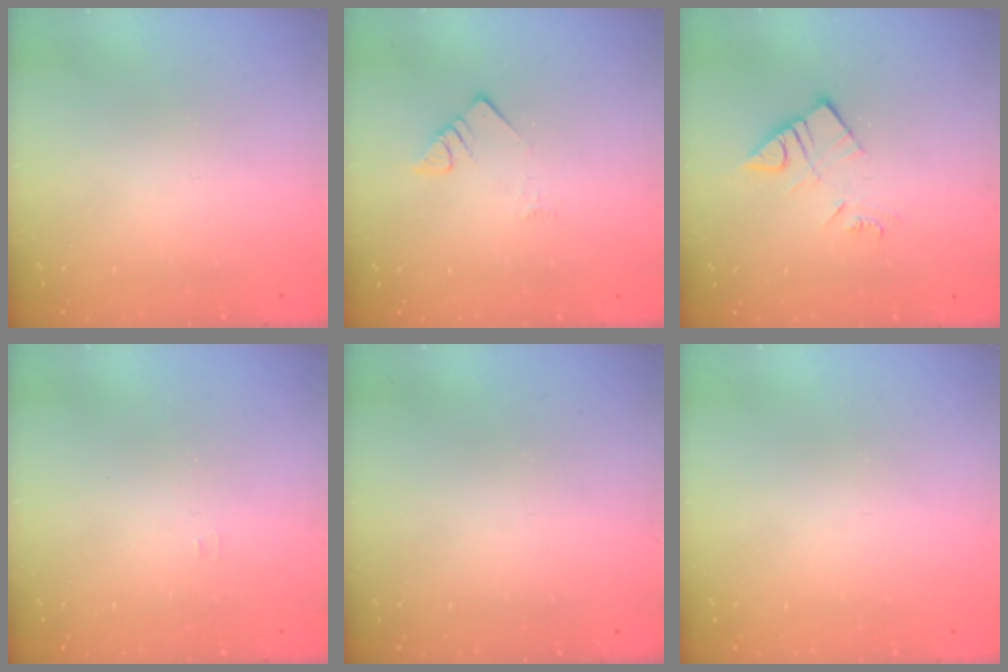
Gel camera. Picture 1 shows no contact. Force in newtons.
{"total": 3.6, "press": 3.6, "slide": 0.5}
{"total": 8.9, "press": 8.9, "slide": 0.5}
{"total": 3.3, "press": 3.3, "slide": 0.4}
{"total": 0.0}
{"total": 0.0}